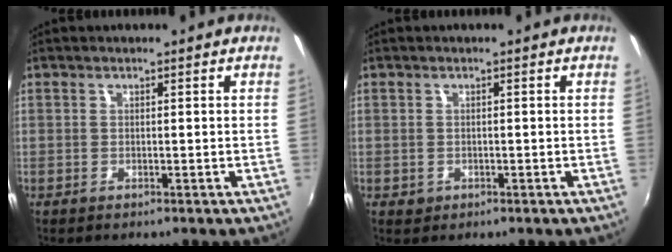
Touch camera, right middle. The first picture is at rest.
{"total": 1.0, "force": [-0.3, 0.9, 0.4], "torque": [-0.006, -0.002, -0.002]}